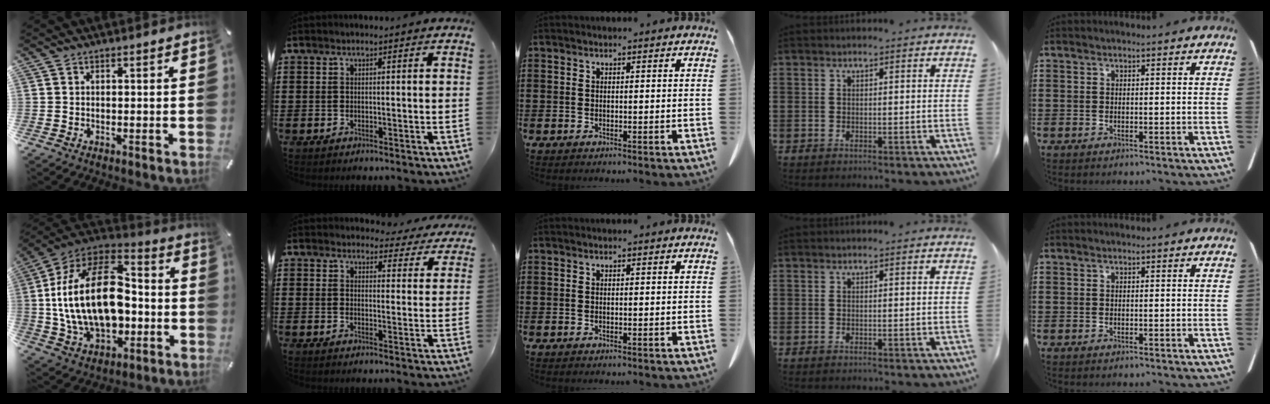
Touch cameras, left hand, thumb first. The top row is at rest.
{"thumb": {"total": 26.6, "force": [-0.8, 17.0, 20.4], "torque": [-0.419, 0.012, -0.008]}, "index": {"total": 3.7, "force": [3.6, 0.6, 0.4], "torque": [-0.016, -0.021, 0.062]}}